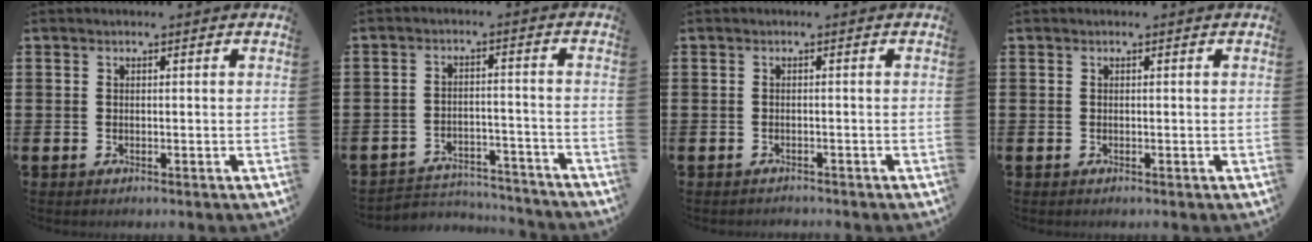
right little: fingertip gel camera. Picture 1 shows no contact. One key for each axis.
{"total": 3.8, "fx": -3.7, "fy": 0.8, "fz": 0.3, "tx": -0.009, "ty": 0.009, "tz": -0.079}
{"total": 0.6, "fx": -0.6, "fy": 0.0, "fz": -0.1, "tx": -0.001, "ty": -0.002, "tz": -0.012}
{"total": 0.0}